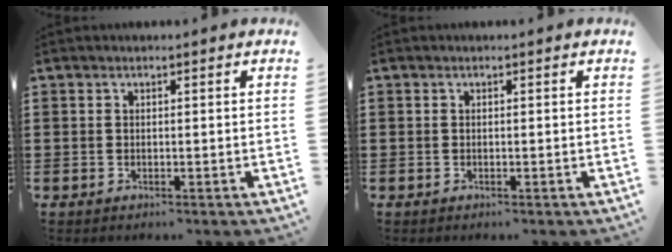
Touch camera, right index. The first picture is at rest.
{"total": 0.0}